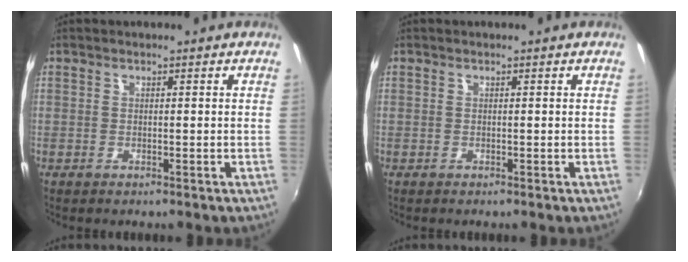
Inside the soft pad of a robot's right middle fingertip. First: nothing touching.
{"total": 0.0}